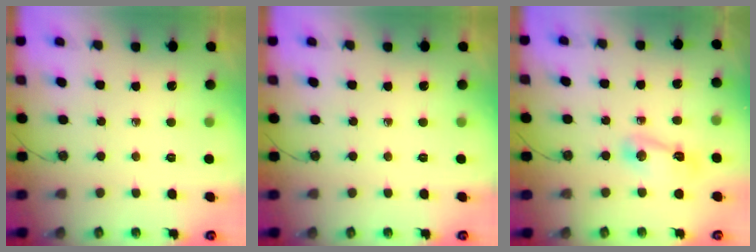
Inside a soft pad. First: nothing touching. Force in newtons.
{"total": 0.0}
{"total": 4.8, "press": 4.7, "slide": 1.0}